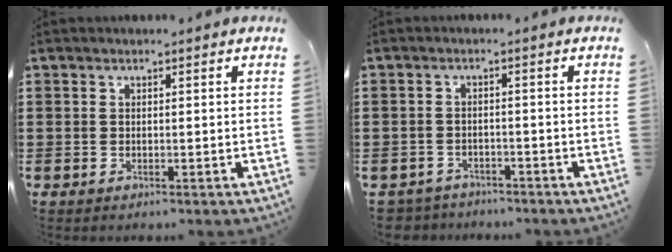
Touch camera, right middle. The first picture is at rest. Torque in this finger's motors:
{"motor_torque": [0.57, -0.43, 0.14, 0.03]}